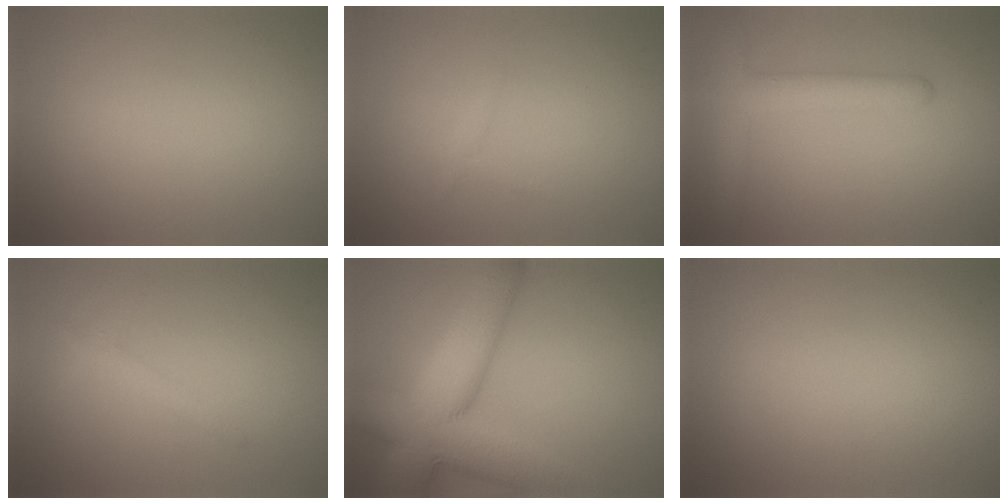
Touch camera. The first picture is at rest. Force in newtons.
{"total": 0.5, "press": 0.5, "slide": 0.0}
{"total": 4.2, "press": 4.2, "slide": 0.2}
{"total": 1.5, "press": 1.5, "slide": 0.1}
{"total": 11.7, "press": 11.7, "slide": 0.6}
{"total": 0.0}